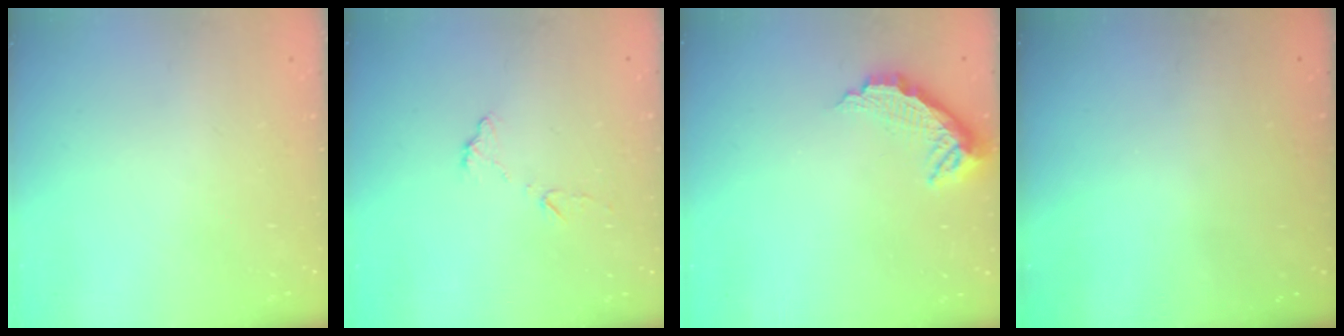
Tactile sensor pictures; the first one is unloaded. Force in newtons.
{"total": 6.4, "press": 6.4, "slide": 0.6}
{"total": 10.0, "press": 10.0, "slide": 0.6}
{"total": 3.1, "press": 3.1, "slide": 0.3}